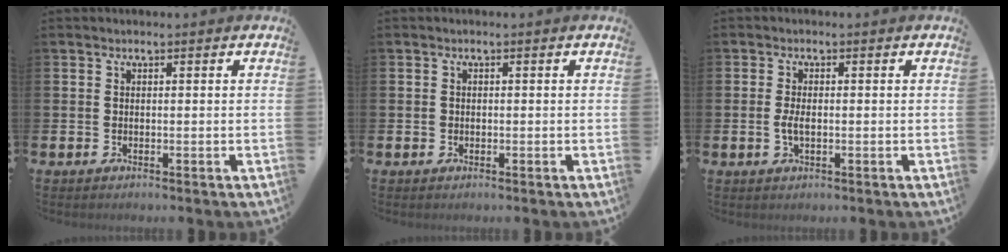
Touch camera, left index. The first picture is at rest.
{"total": 0.8, "force": [0.0, 0.8, 0.2], "torque": [-0.009, 0.010, -0.002]}
{"total": 2.2, "force": [-0.3, 1.0, 2.0], "torque": [-0.032, 0.000, -0.007]}